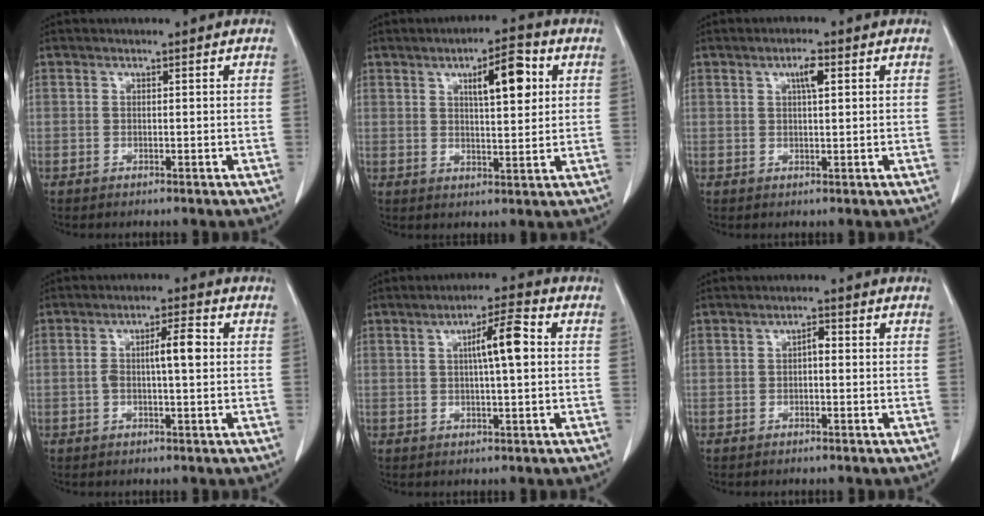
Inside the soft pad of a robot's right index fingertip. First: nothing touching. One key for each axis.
{"total": 8.2, "fx": 2.9, "fy": 2.1, "fz": 7.4, "tx": -0.114, "ty": 0.011, "tz": 0.045}
{"total": 3.1, "fx": 1.2, "fy": 0.6, "fz": 2.8, "tx": -0.049, "ty": 0.001, "tz": 0.019}
{"total": 5.5, "fx": 0.4, "fy": 0.9, "fz": 5.4, "tx": -0.095, "ty": 0.014, "tz": 0.005}
{"total": 6.8, "fx": 1.2, "fy": 0.7, "fz": 6.7, "tx": -0.110, "ty": 0.013, "tz": 0.015}
{"total": 1.7, "fx": 0.0, "fy": 0.7, "fz": 1.5, "tx": -0.025, "ty": 0.008, "tz": 0.000}